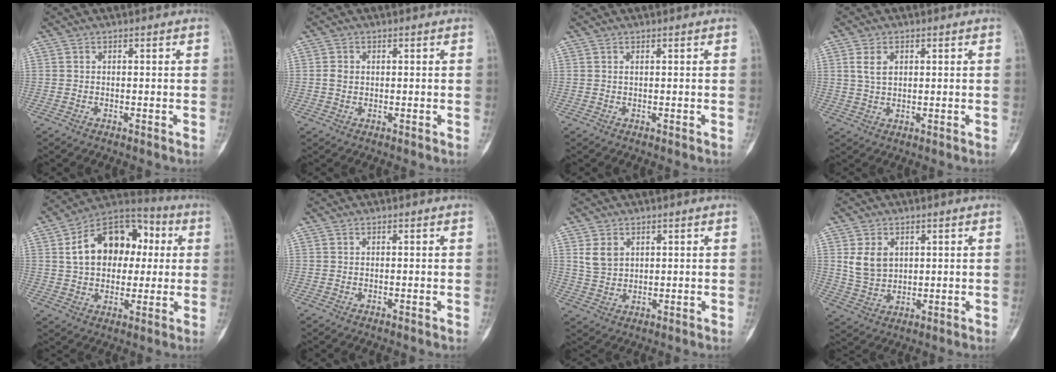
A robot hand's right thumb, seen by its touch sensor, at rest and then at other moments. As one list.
[{"total": 1.7, "force": [0.1, 1.4, 1.0], "torque": [-0.018, 0.002, 0.004]}, {"total": 0.0}, {"total": 3.9, "force": [1.4, 2.5, 2.8], "torque": [-0.049, -0.001, 0.031]}, {"total": 18.1, "force": [3.4, 12.3, 12.9], "torque": [-0.169, 0.024, 0.050]}, {"total": 0.0}, {"total": 4.6, "force": [1.8, 3.4, 2.4], "torque": [-0.036, -0.008, 0.043]}, {"total": 6.6, "force": [2.0, 5.0, 3.9], "torque": [-0.055, -0.011, 0.048]}]